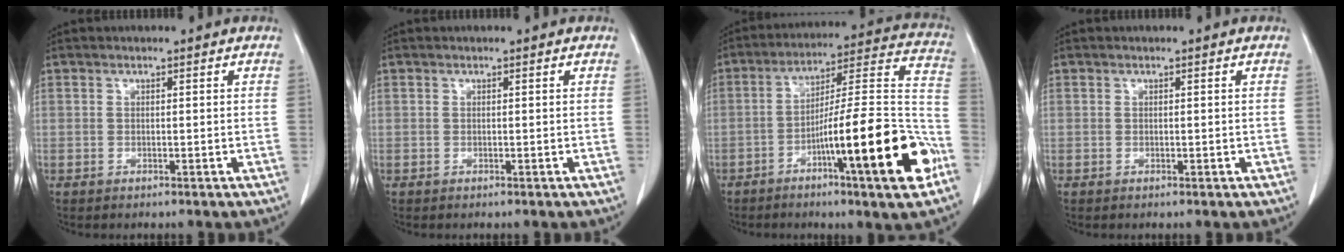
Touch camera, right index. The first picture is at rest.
{"total": 0.0}
{"total": 20.8, "force": [-8.5, 1.1, 19.0], "torque": [-0.249, 0.008, -0.130]}
{"total": 0.5, "force": [-0.1, 0.3, 0.4], "torque": [-0.008, 0.000, 0.001]}